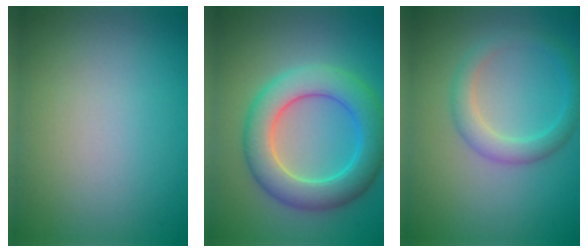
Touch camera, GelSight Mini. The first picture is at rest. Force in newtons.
{"total": 6.8, "press": 6.8, "slide": 0.2}
{"total": 2.7, "press": 2.7, "slide": 0.1}